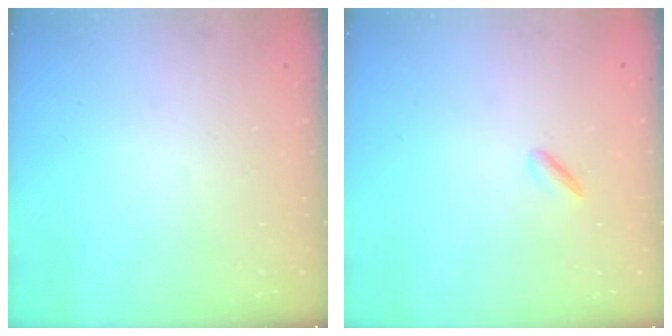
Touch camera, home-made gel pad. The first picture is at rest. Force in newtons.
{"total": 1.9, "press": 1.8, "slide": 0.5}